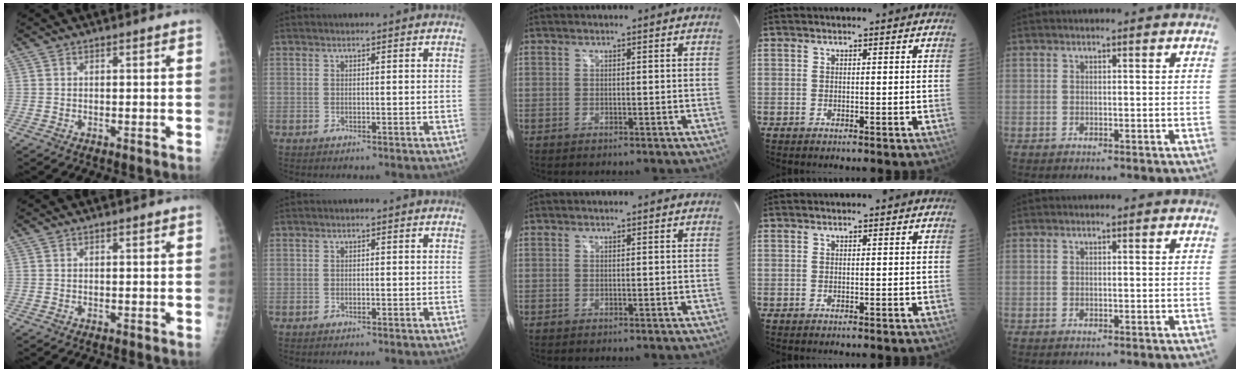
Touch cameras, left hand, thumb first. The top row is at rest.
{}